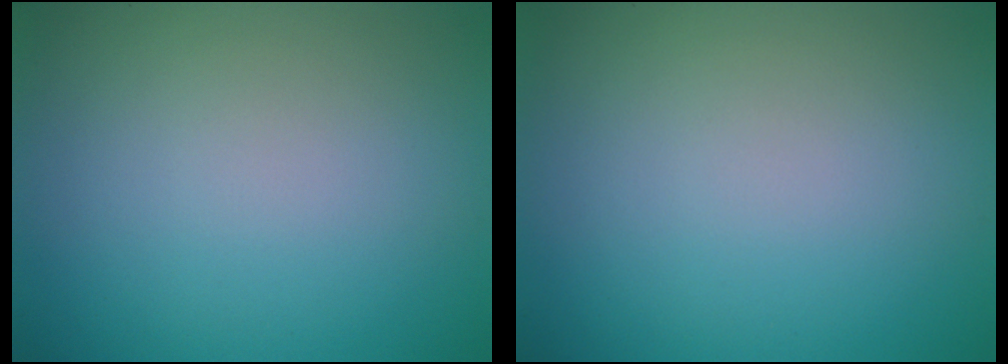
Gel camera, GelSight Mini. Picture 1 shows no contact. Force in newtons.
{"total": 0.0}